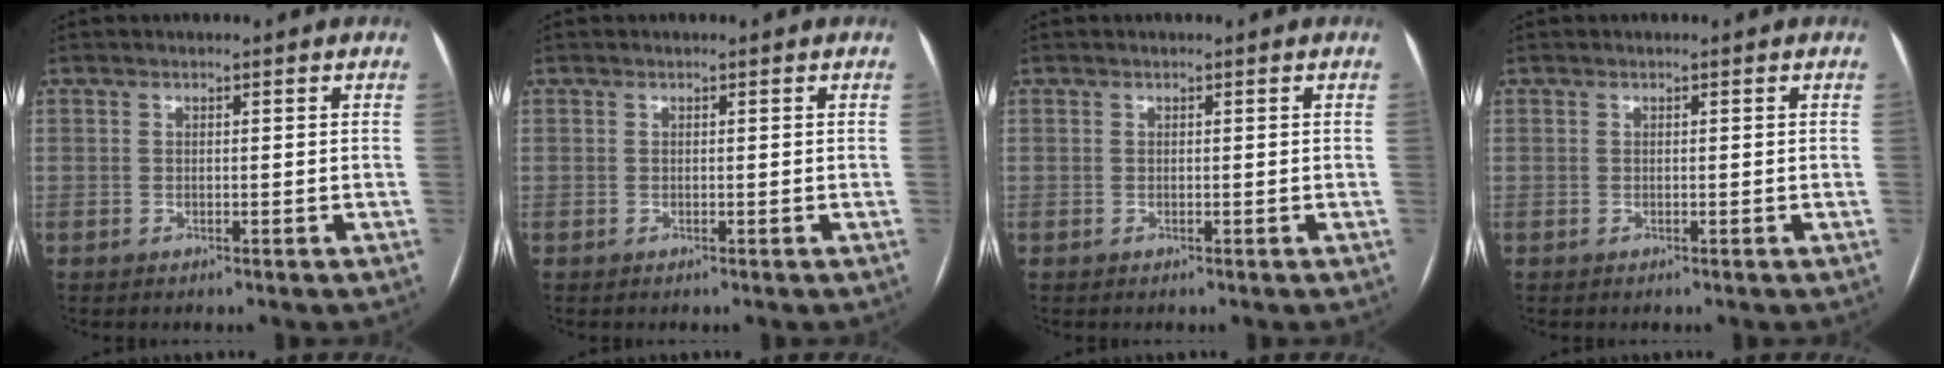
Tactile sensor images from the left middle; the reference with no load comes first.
{"total": 0.0}
{"total": 0.0}
{"total": 0.0}